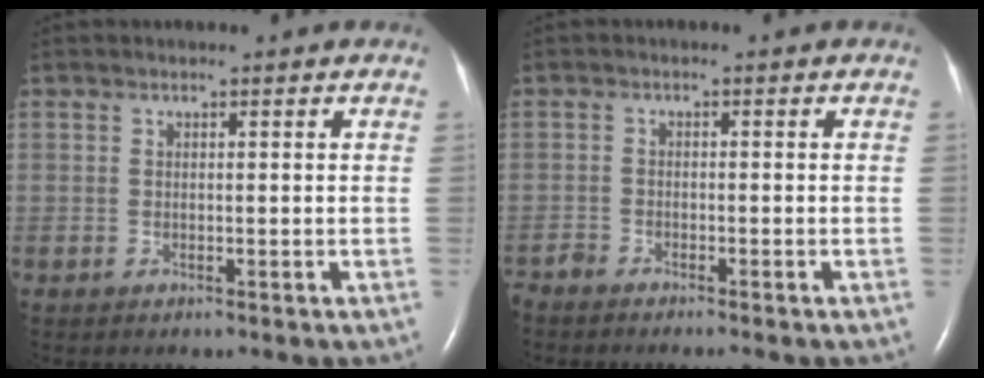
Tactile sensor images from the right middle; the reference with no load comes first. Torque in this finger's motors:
{"motor_torque": [-0.06, 0.02, -0.02, -0.01]}